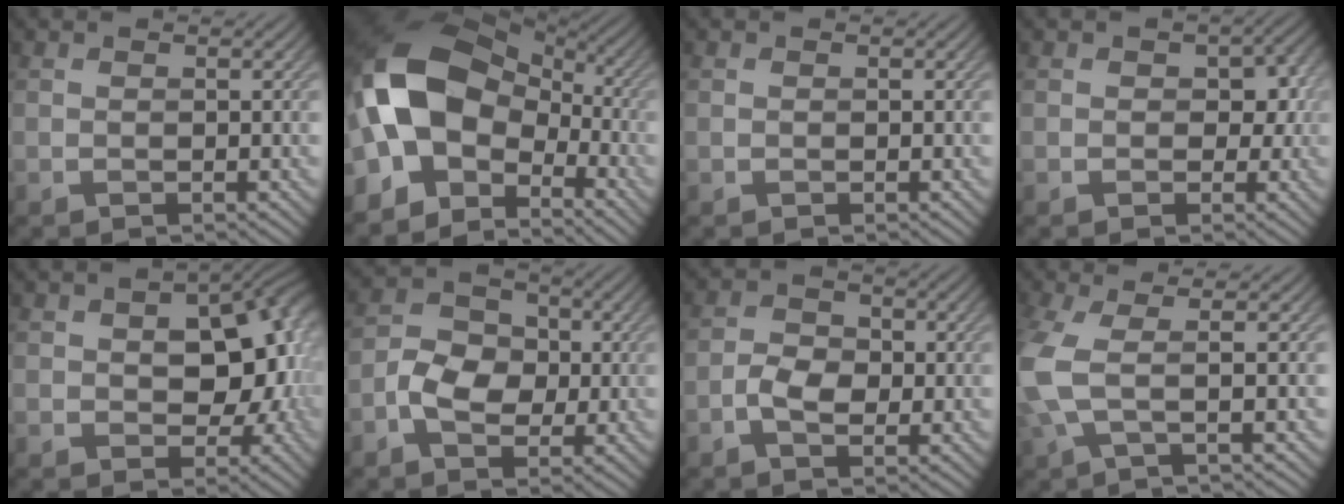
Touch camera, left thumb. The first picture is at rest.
{"total": 15.5, "force": [-2.2, 10.4, 11.4], "torque": [-0.250, 0.004, -0.061]}
{"total": 0.0}
{"total": 3.3, "force": [0.0, 2.6, 1.9], "torque": [-0.023, -0.001, -0.003]}
{"total": 12.9, "force": [0.2, 8.2, 9.9], "torque": [-0.104, 0.005, 0.006]}
{"total": 5.8, "force": [-1.2, 4.3, 3.6], "torque": [-0.070, 0.006, -0.031]}
{"total": 3.5, "force": [-1.0, 2.3, 2.4], "torque": [-0.050, 0.005, -0.025]}
{"total": 5.8, "force": [0.1, 1.5, 5.6], "torque": [-0.130, 0.003, -0.009]}